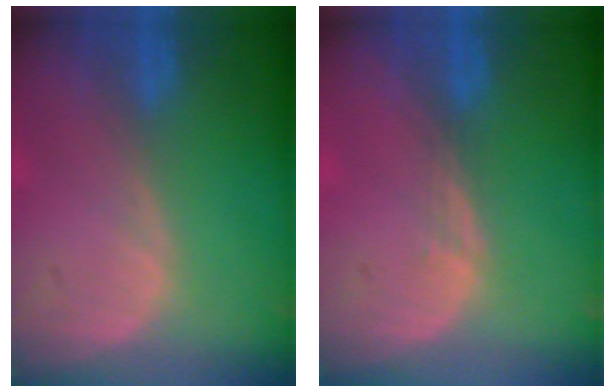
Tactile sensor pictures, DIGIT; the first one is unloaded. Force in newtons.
{"total": 1.1, "press": 0.9, "slide": 0.7}